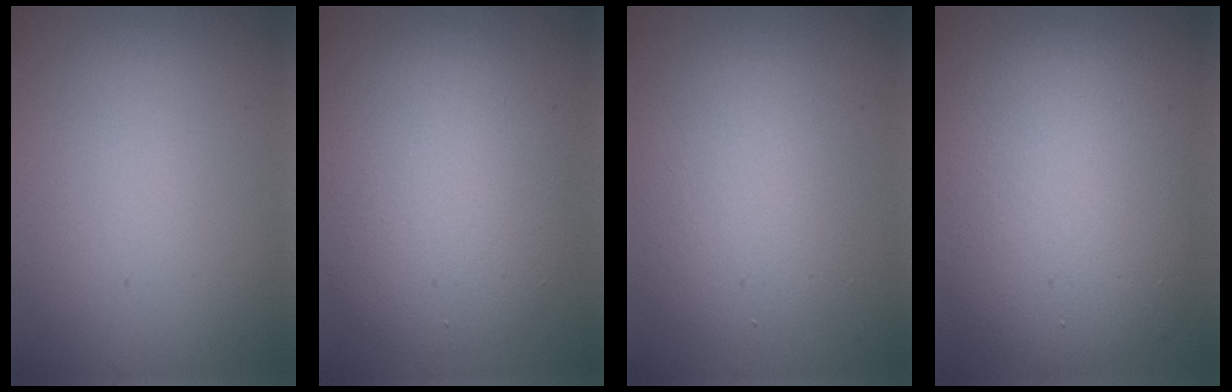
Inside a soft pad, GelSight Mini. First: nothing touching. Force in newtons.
{"total": 7.1, "press": 7.1, "slide": 0.5}
{"total": 4.4, "press": 4.3, "slide": 0.6}
{"total": 9.4, "press": 9.4, "slide": 0.6}